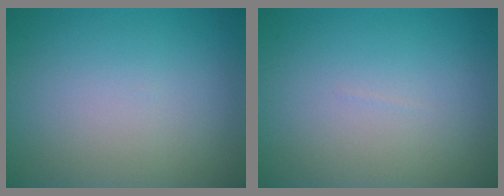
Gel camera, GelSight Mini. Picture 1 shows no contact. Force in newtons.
{"total": 0.0}